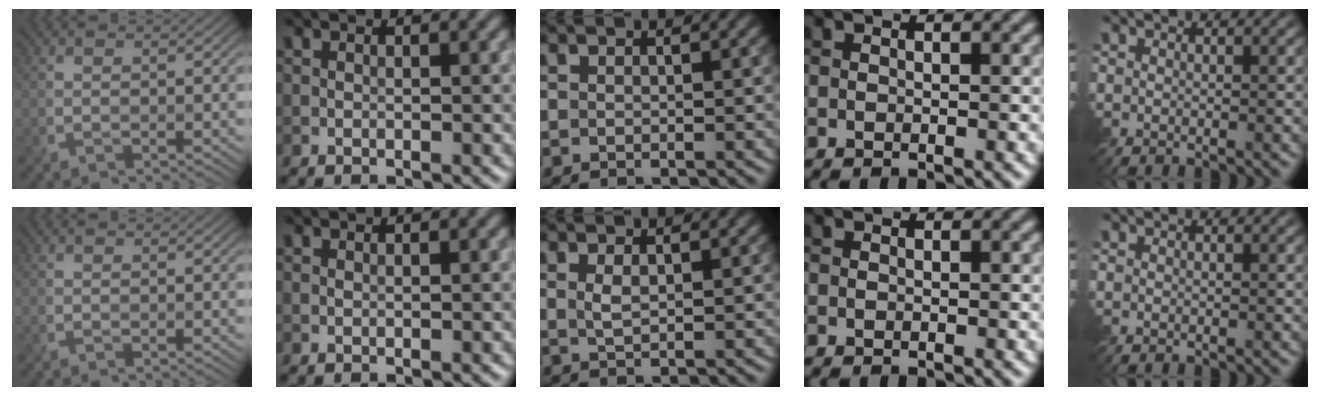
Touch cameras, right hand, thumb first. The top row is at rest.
{"middle": {"total": 1.1, "force": [0.5, 0.3, 0.9], "torque": [-0.023, -0.001, 0.011]}}